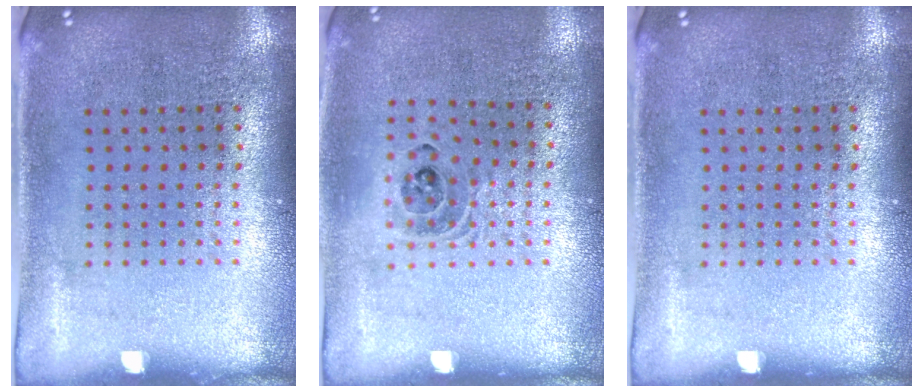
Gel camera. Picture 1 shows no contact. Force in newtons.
{"total": 1.1, "press": 1.0, "slide": 0.4}
{"total": 0.0}